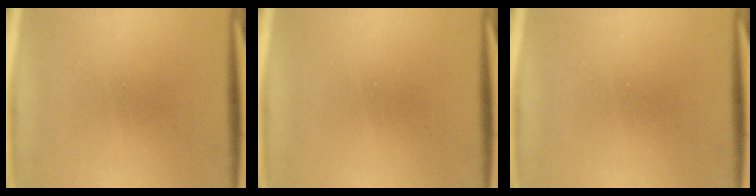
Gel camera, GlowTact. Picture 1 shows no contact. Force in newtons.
{"total": 0.0}
{"total": 0.0}